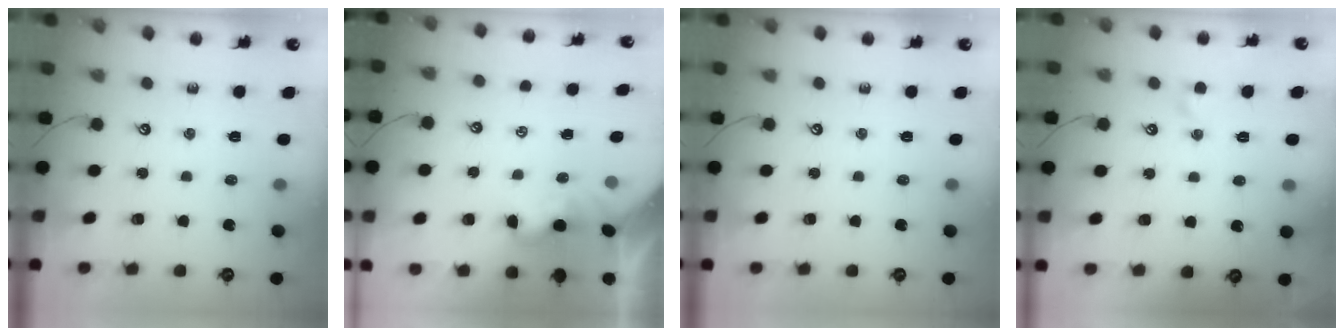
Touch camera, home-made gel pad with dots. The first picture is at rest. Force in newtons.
{"total": 2.0, "press": 1.9, "slide": 0.5}
{"total": 0.0}
{"total": 1.6, "press": 1.5, "slide": 0.6}